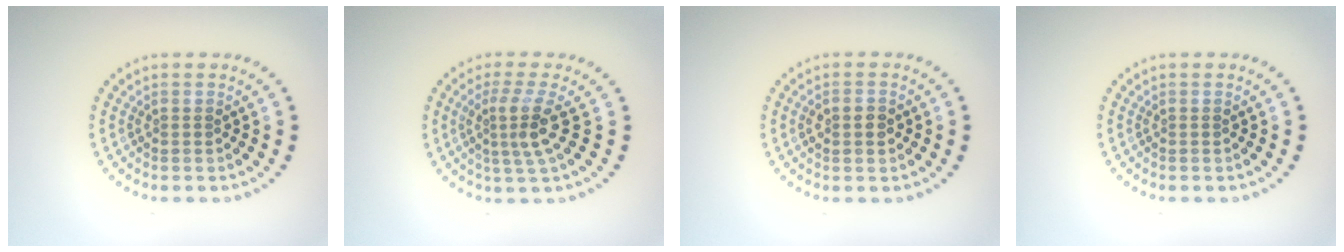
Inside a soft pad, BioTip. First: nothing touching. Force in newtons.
{"total": 3.2, "press": 2.3, "slide": 2.3}
{"total": 1.5, "press": 1.5, "slide": 0.1}
{"total": 0.0}